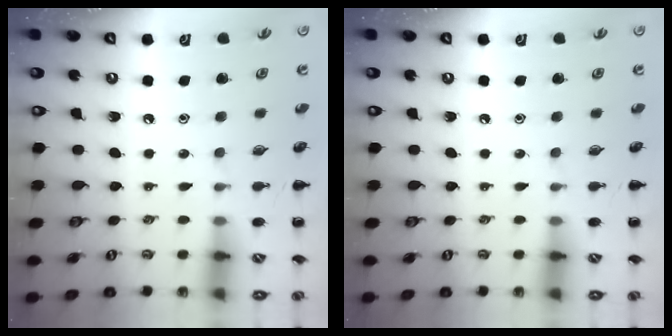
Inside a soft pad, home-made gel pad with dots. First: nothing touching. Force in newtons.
{"total": 0.0}